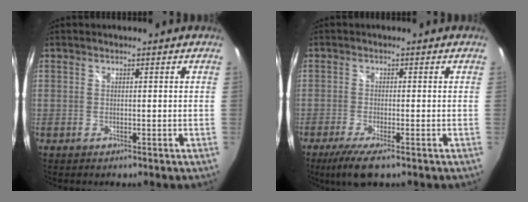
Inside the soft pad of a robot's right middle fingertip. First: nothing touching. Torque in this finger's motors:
{"motor_torque": [0.62, -0.60, 0.19, 0.08]}